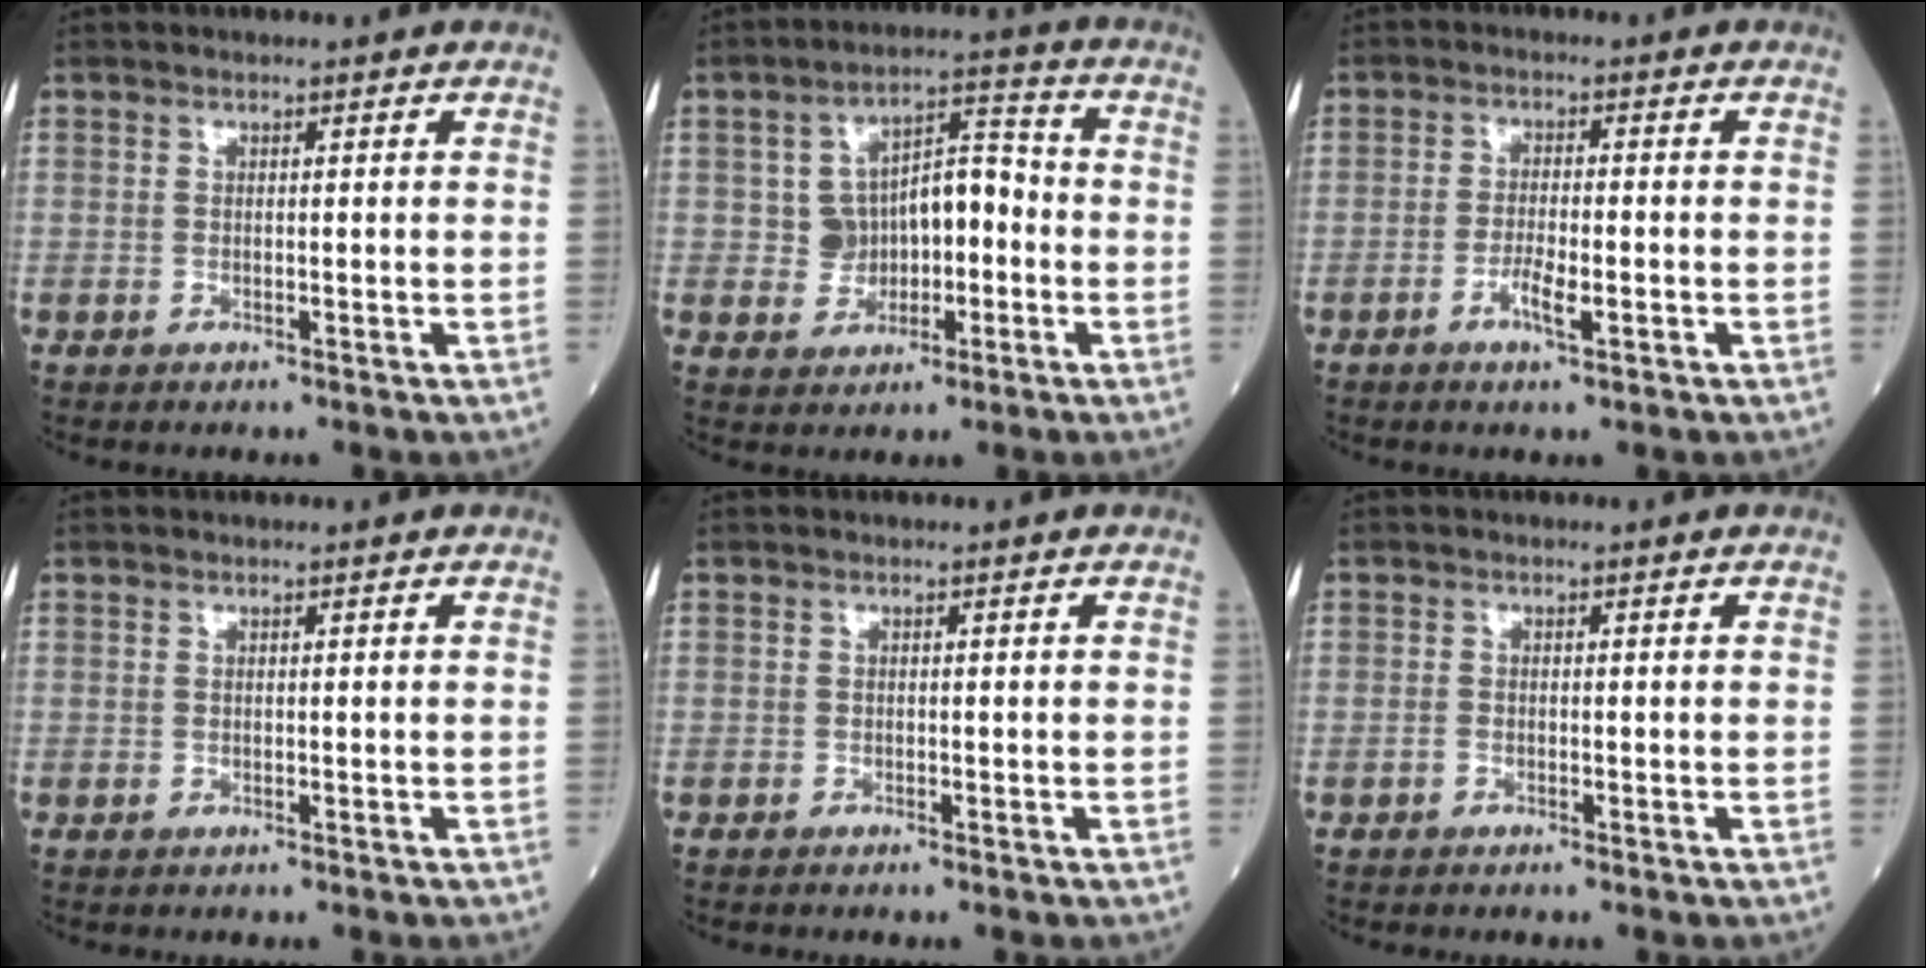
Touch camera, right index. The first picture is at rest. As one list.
[{"total": 7.9, "force": [-1.2, 5.5, 5.5], "torque": [-0.085, 0.033, -0.017]}, {"total": 3.8, "force": [-1.6, 0.7, 3.3], "torque": [-0.063, 0.001, -0.029]}, {"total": 0.0}, {"total": 0.6, "force": [-0.6, 0.1, 0.2], "torque": [-0.006, 0.000, -0.011]}, {"total": 0.6, "force": [-0.5, 0.2, 0.2], "torque": [-0.005, 0.001, -0.010]}]